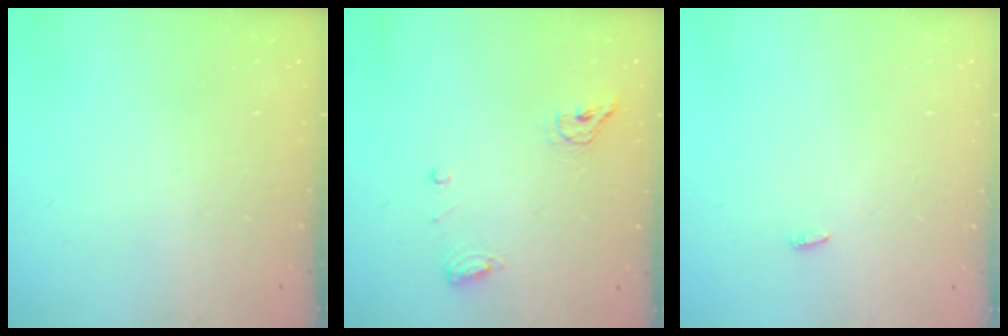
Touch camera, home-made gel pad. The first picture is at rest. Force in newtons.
{"total": 8.1, "press": 7.2, "slide": 3.7}
{"total": 1.8, "press": 1.7, "slide": 0.6}